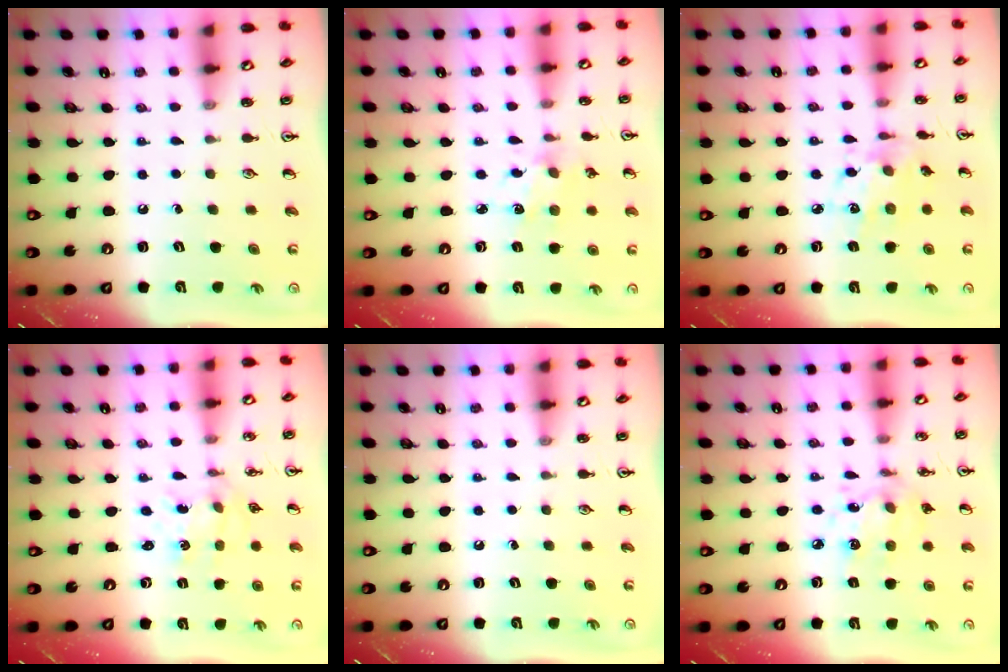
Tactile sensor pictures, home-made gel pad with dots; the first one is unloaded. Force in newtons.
{"total": 3.3, "press": 3.2, "slide": 0.3}
{"total": 8.5, "press": 8.5, "slide": 0.5}
{"total": 0.9, "press": 0.9, "slide": 0.1}
{"total": 0.0}
{"total": 8.0, "press": 8.0, "slide": 0.5}